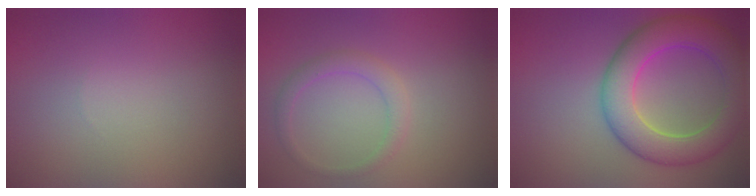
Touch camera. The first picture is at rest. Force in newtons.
{"total": 1.8, "press": 1.8, "slide": 0.0}
{"total": 7.4, "press": 7.4, "slide": 0.3}